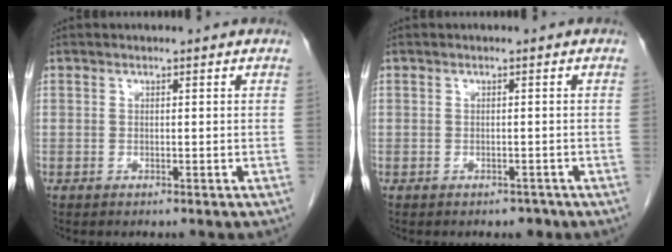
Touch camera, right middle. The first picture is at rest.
{"total": 1.2, "force": [-0.9, 0.8, 0.2], "torque": [0.000, 0.003, -0.010]}